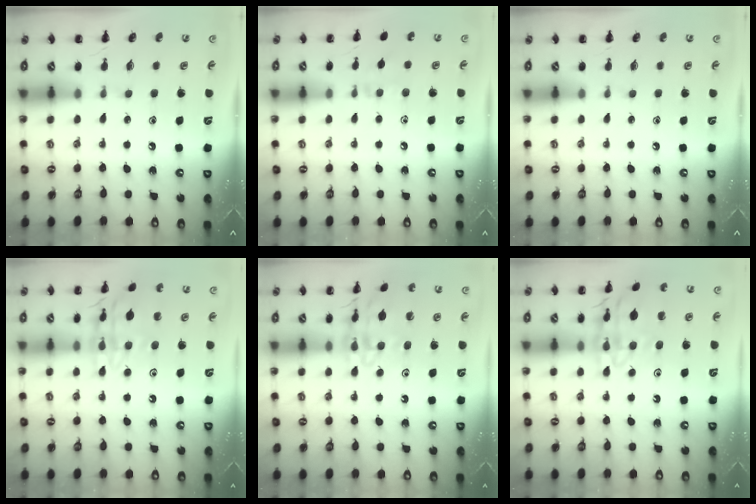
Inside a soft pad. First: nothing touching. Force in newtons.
{"total": 5.1, "press": 4.8, "slide": 1.6}
{"total": 0.0}
{"total": 14.3, "press": 14.3, "slide": 1.1}
{"total": 14.2, "press": 14.1, "slide": 1.4}
{"total": 15.4, "press": 15.3, "slide": 0.3}